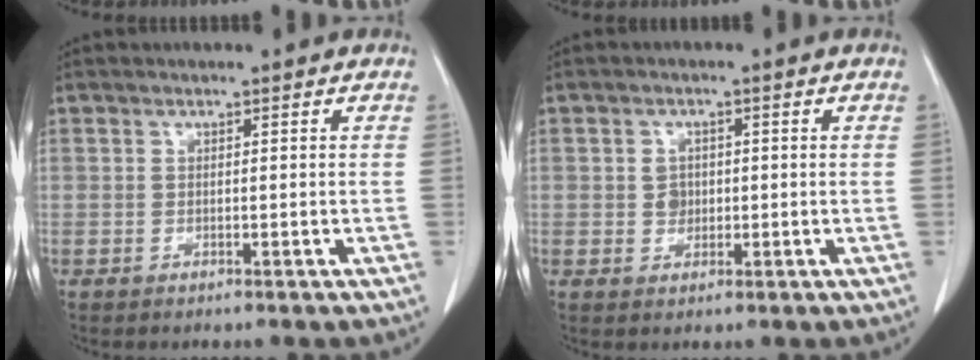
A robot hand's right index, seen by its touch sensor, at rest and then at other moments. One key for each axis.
{"total": 2.5, "fx": 0.0, "fy": 2.2, "fz": 1.2, "tx": -0.016, "ty": 0.003, "tz": 0.004}